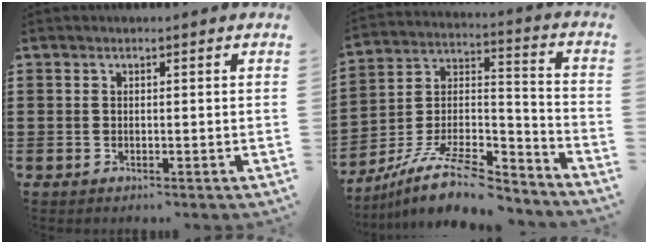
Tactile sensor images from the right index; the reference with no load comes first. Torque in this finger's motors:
{"motor_torque": [0.08, -0.07, -0.19, -0.21]}